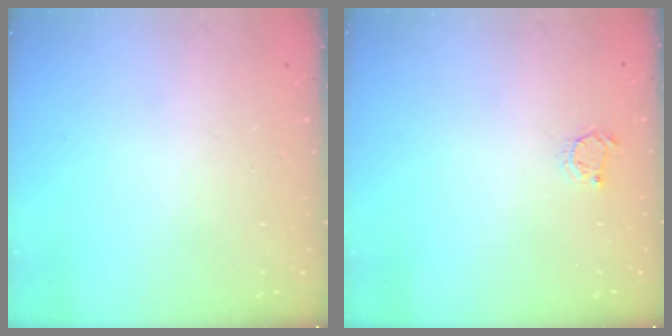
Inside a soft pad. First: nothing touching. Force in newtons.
{"total": 2.6, "press": 2.6, "slide": 0.4}